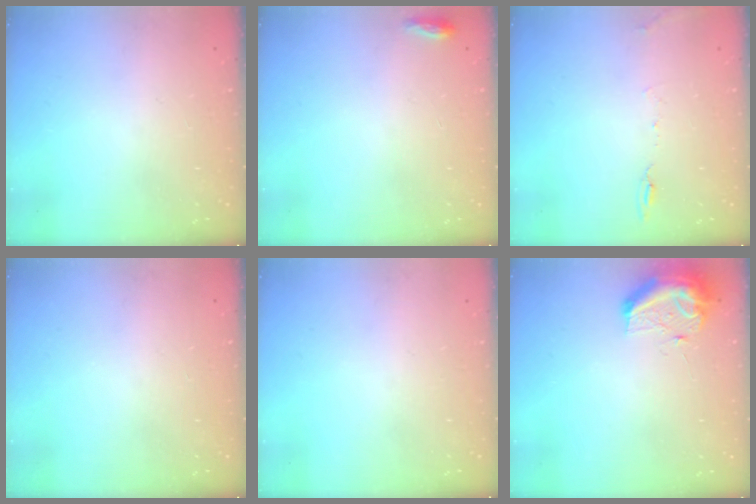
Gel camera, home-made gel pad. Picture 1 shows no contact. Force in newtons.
{"total": 3.7, "press": 3.5, "slide": 1.2}
{"total": 7.5, "press": 7.4, "slide": 0.8}
{"total": 0.0}
{"total": 0.0}
{"total": 10.4, "press": 10.4, "slide": 0.9}